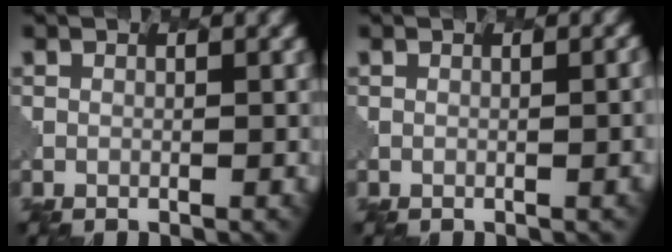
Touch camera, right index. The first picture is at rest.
{"total": 2.4, "force": [-0.3, 1.2, 2.1], "torque": [-0.002, 0.012, 0.000]}